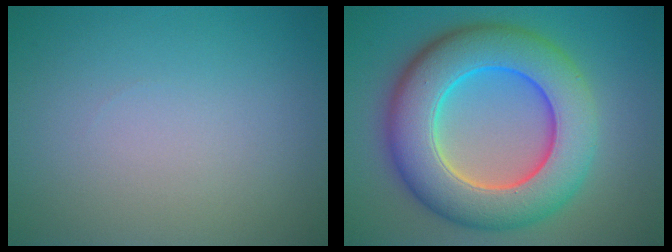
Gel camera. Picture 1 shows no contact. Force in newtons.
{"total": 11.4, "press": 11.4, "slide": 0.3}